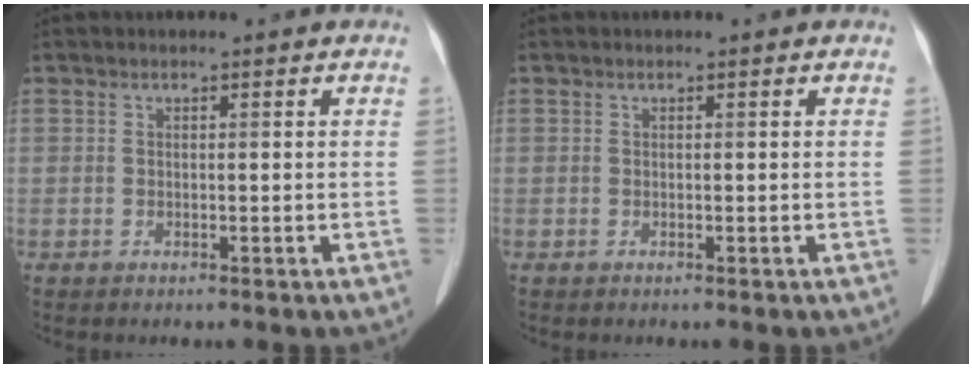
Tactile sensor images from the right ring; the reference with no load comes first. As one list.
[{"total": 0.0}]